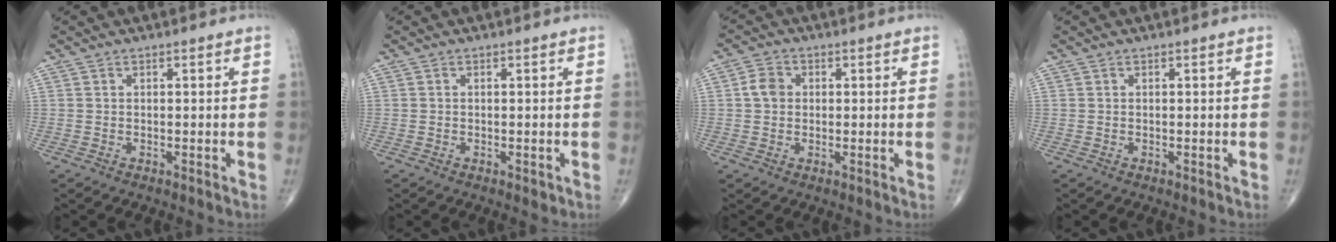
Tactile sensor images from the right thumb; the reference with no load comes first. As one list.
[{"total": 1.0, "force": [-0.4, 0.5, 0.7], "torque": [-0.007, -0.002, -0.005]}, {"total": 3.7, "force": [0.4, 3.1, 2.0], "torque": [-0.028, 0.007, 0.001]}, {"total": 0.0}]